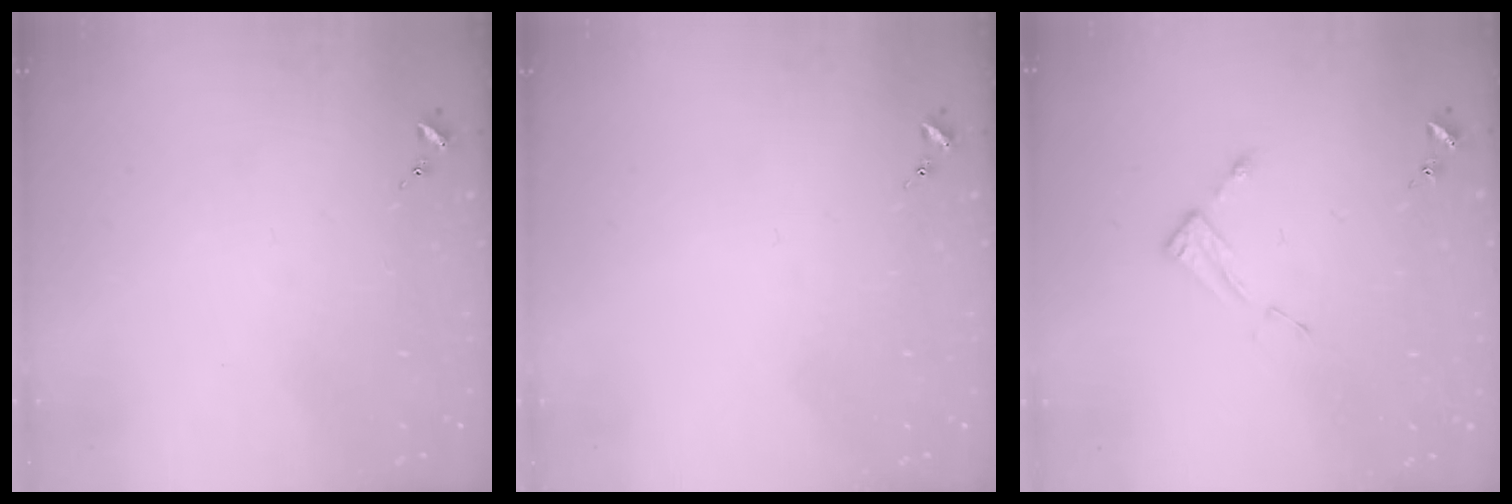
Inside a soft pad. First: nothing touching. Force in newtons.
{"total": 0.0}
{"total": 3.9, "press": 3.9, "slide": 0.2}